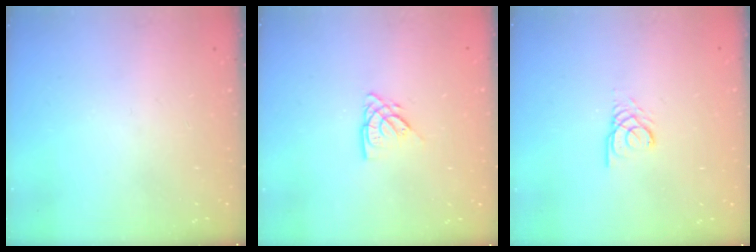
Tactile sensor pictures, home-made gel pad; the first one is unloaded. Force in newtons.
{"total": 6.0, "press": 6.0, "slide": 0.6}
{"total": 2.3, "press": 2.3, "slide": 0.1}